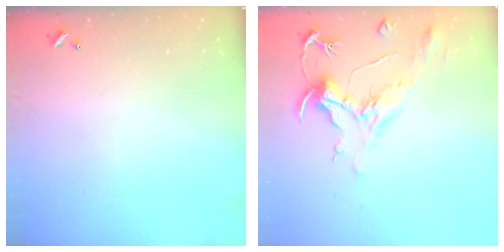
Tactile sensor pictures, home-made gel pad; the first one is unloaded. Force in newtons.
{"total": 2.2, "press": 1.7, "slide": 1.3}